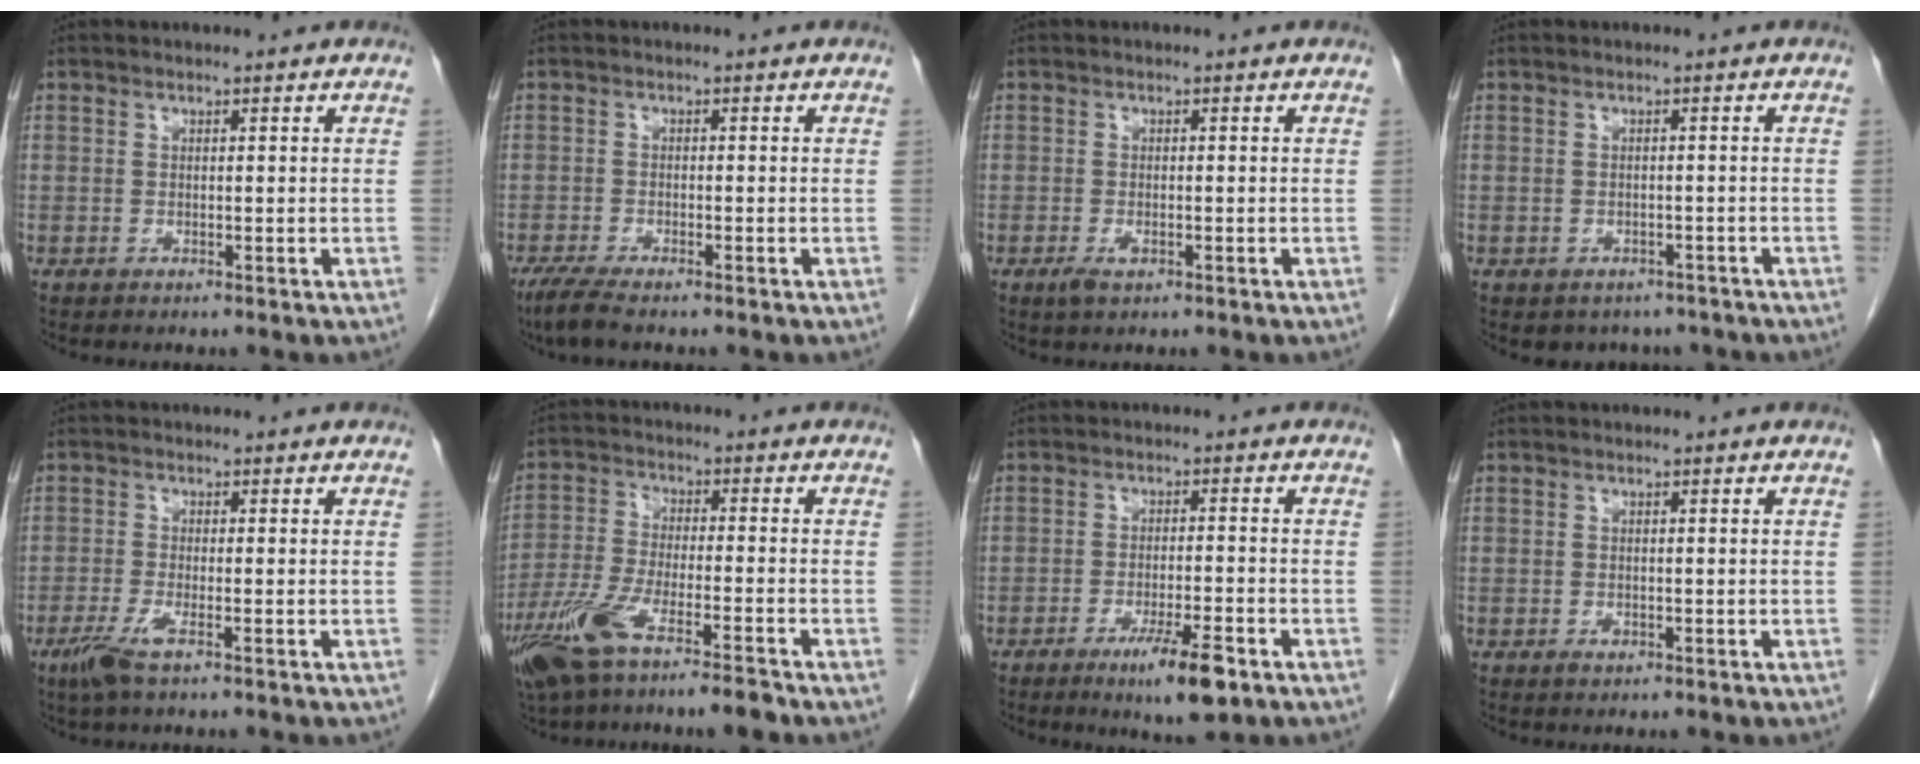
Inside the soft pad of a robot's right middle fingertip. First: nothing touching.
{"total": 3.9, "force": [-3.0, 0.5, 2.4], "torque": [-0.054, -0.012, -0.055]}
{"total": 1.9, "force": [-0.9, 0.7, 1.4], "torque": [-0.030, -0.001, -0.013]}
{"total": 4.6, "force": [-3.7, 2.7, 0.5], "torque": [0.005, 0.010, -0.044]}
{"total": 3.5, "force": [-2.1, 0.3, 2.8], "torque": [-0.064, -0.010, -0.043]}
{"total": 11.0, "force": [-7.3, 1.4, 8.1], "torque": [-0.162, -0.020, -0.135]}
{"total": 7.2, "force": [-4.2, 0.8, 5.8], "torque": [-0.098, -0.013, -0.063]}
{"total": 0.8, "force": [-0.4, 0.5, 0.5], "torque": [-0.011, 0.000, -0.003]}